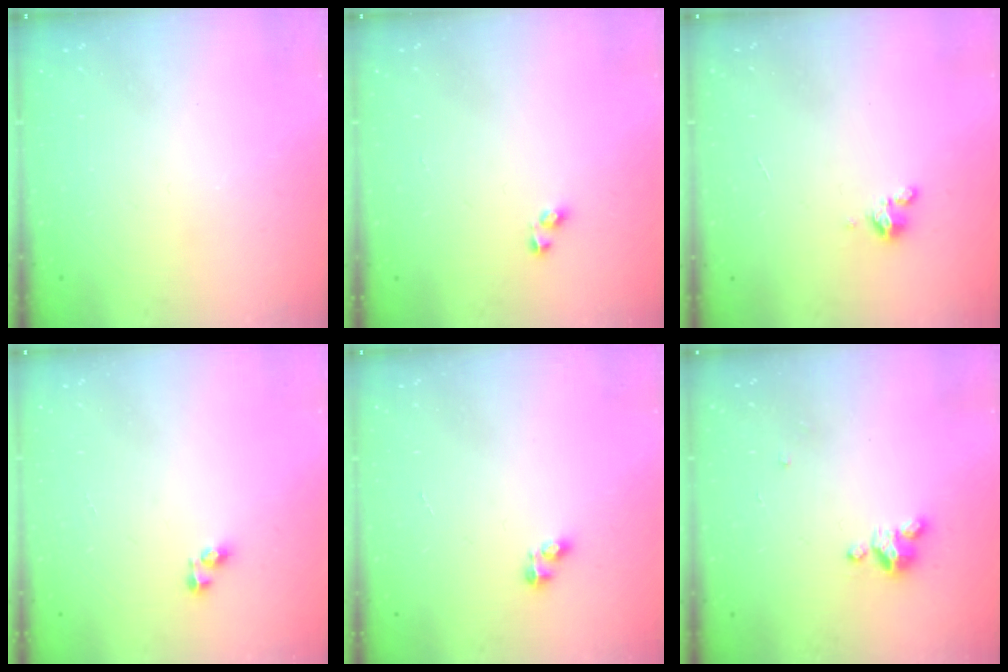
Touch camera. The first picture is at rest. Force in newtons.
{"total": 2.9, "press": 2.7, "slide": 1.1}
{"total": 1.8, "press": 1.7, "slide": 0.4}
{"total": 3.8, "press": 3.7, "slide": 0.5}
{"total": 2.5, "press": 2.5, "slide": 0.3}
{"total": 2.9, "press": 2.9, "slide": 0.3}